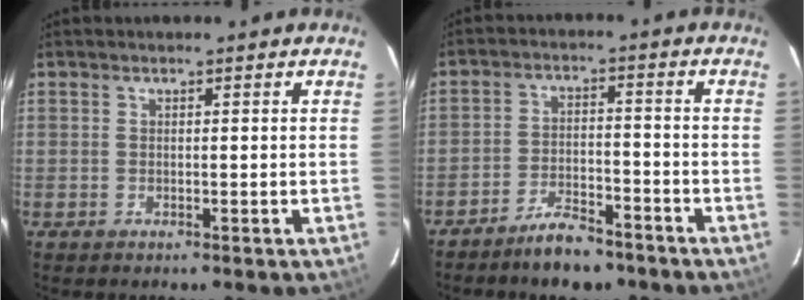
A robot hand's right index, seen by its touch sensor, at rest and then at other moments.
{"total": 7.8, "force": [-6.3, 3.0, 3.5], "torque": [-0.084, 0.012, -0.100]}